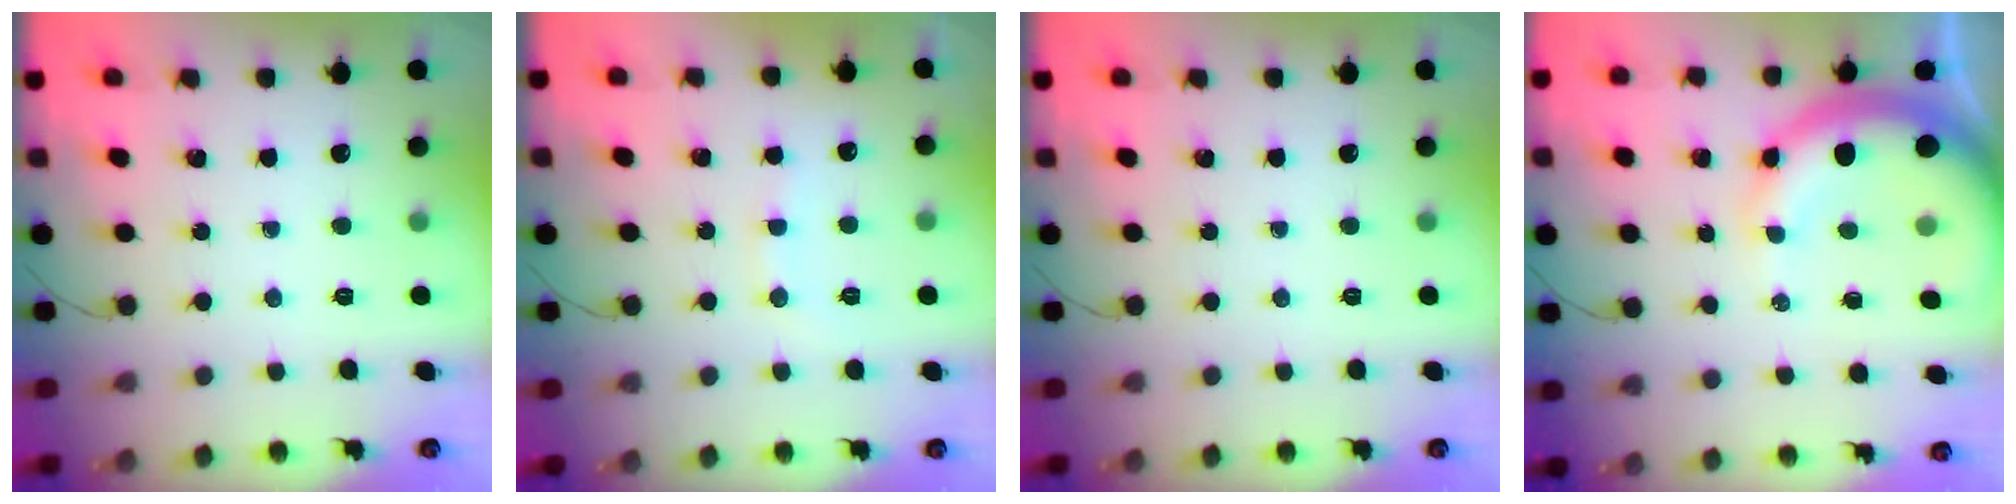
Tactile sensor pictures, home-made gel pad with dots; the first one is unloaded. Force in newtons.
{"total": 7.3, "press": 7.2, "slide": 0.9}
{"total": 0.0}
{"total": 12.1, "press": 11.9, "slide": 2.2}